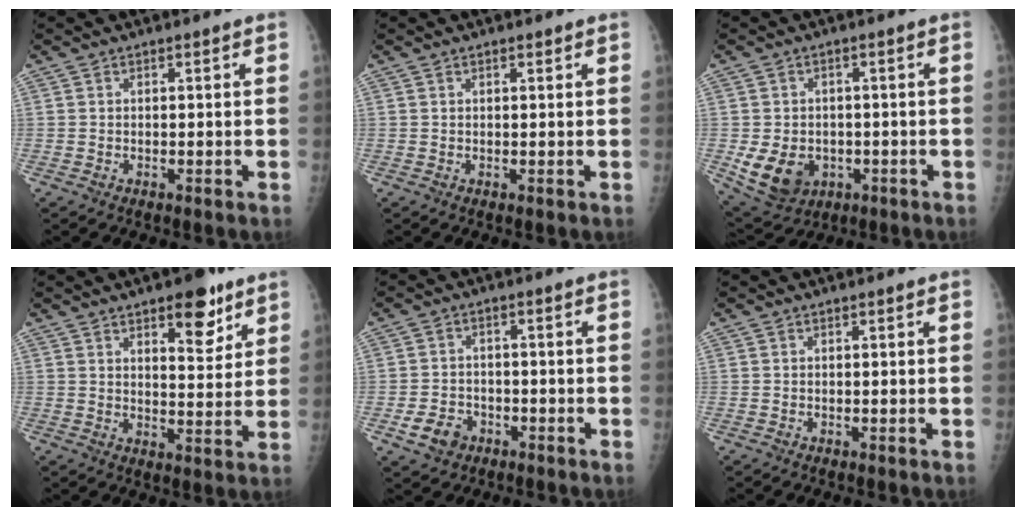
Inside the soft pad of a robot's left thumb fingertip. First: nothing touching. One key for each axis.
{"total": 0.8, "fx": 0.5, "fy": 0.3, "fz": 0.5, "tx": -0.008, "ty": -0.001, "tz": 0.006}
{"total": 9.9, "fx": -2.5, "fy": 7.9, "fz": 5.4, "tx": -0.084, "ty": 0.006, "tz": -0.022}
{"total": 9.5, "fx": 5.7, "fy": 3.8, "fz": 6.6, "tx": -0.069, "ty": -0.033, "tz": 0.082}
{"total": 5.1, "fx": -2.5, "fy": 4.0, "fz": 2.1, "tx": -0.027, "ty": 0.016, "tz": -0.037}
{"total": 0.0}